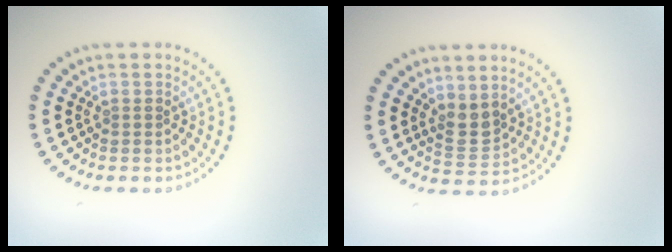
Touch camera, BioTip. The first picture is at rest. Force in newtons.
{"total": 2.1, "press": 1.7, "slide": 1.2}